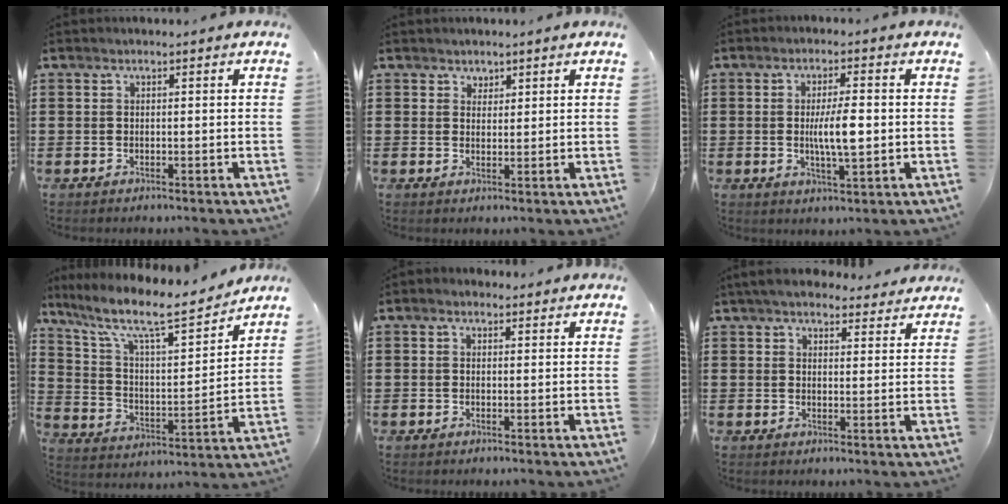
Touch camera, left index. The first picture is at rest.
{"total": 1.6, "force": [1.2, 1.0, 0.1], "torque": [-0.005, 0.005, 0.024]}
{"total": 6.3, "force": [-0.2, 1.6, 6.1], "torque": [-0.115, -0.004, -0.012]}
{"total": 10.7, "force": [8.4, 1.9, 6.3], "torque": [-0.147, -0.051, 0.138]}
{"total": 1.0, "force": [0.4, 0.9, 0.2], "torque": [-0.007, 0.006, 0.006]}
{"total": 5.1, "force": [4.6, 1.6, 1.4], "torque": [-0.042, -0.005, 0.086]}